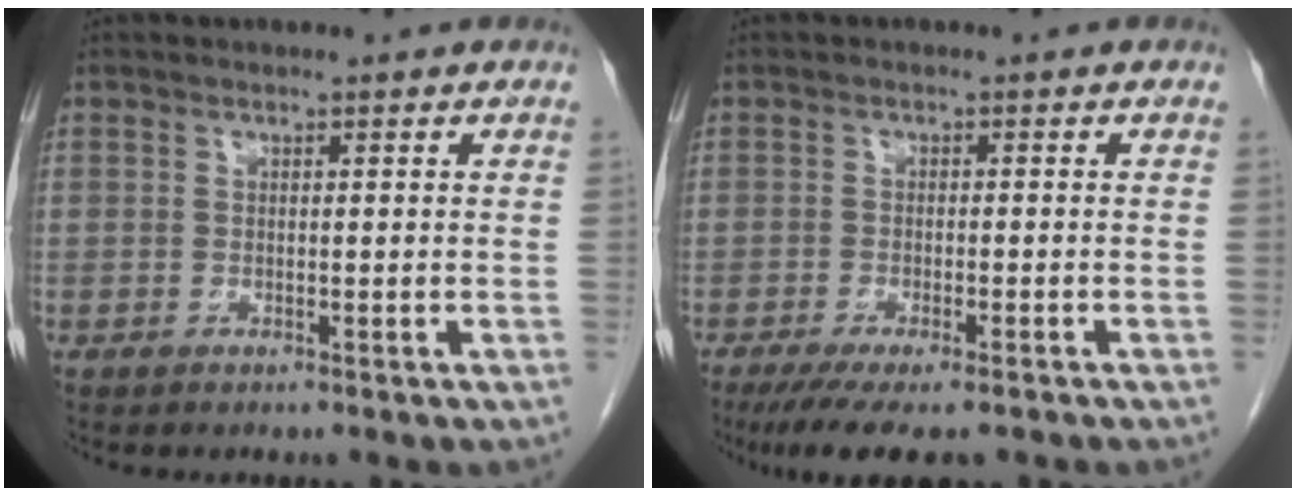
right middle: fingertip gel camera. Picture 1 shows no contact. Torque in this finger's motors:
{"motor_torque": [0.72, -0.66, 0.12, 0.06]}